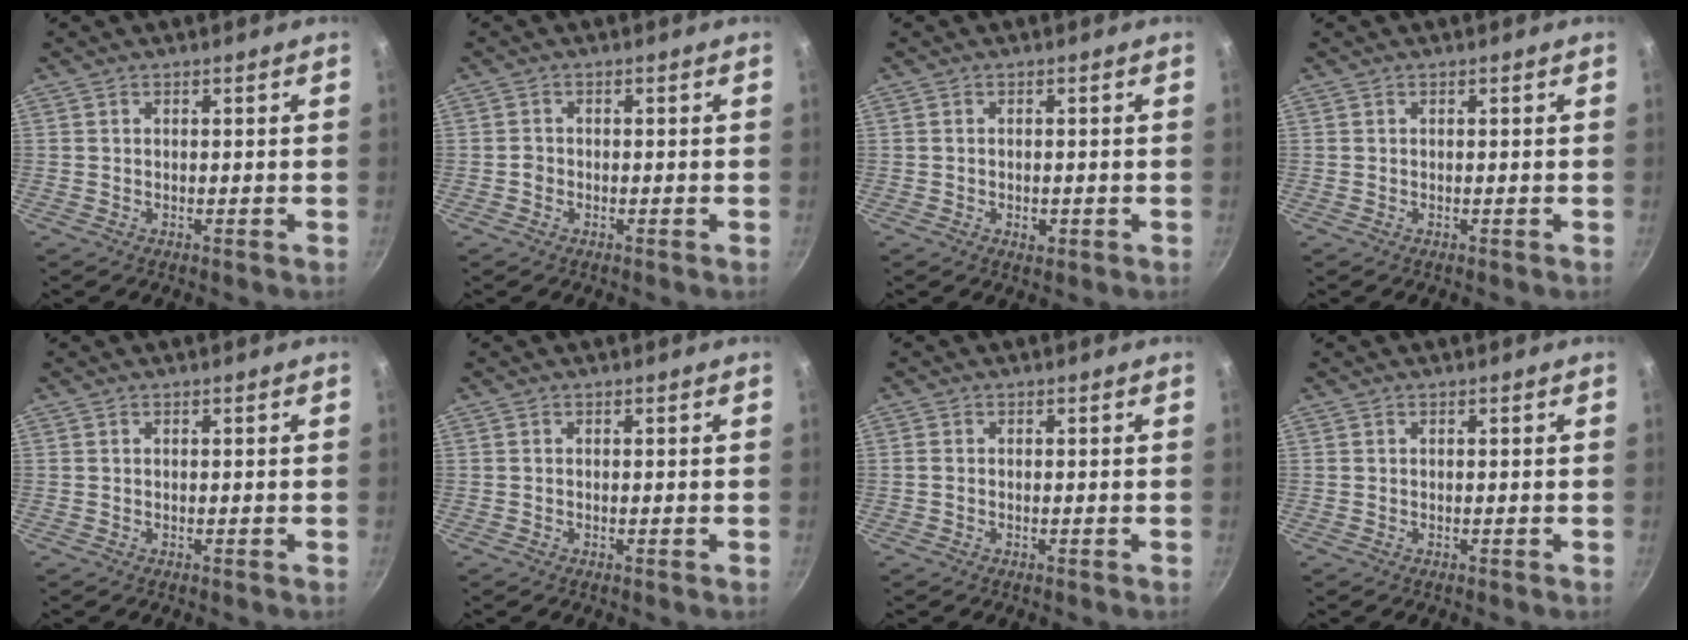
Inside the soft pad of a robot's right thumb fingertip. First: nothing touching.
{"total": 1.0, "force": [-0.4, 0.9, 0.3], "torque": [-0.002, 0.005, -0.007]}
{"total": 1.9, "force": [-0.6, 1.3, 1.3], "torque": [-0.020, 0.000, -0.009]}
{"total": 0.0}
{"total": 0.0}
{"total": 0.0}
{"total": 0.7, "force": [-0.1, 0.6, 0.4], "torque": [-0.009, 0.002, -0.002]}
{"total": 0.0}